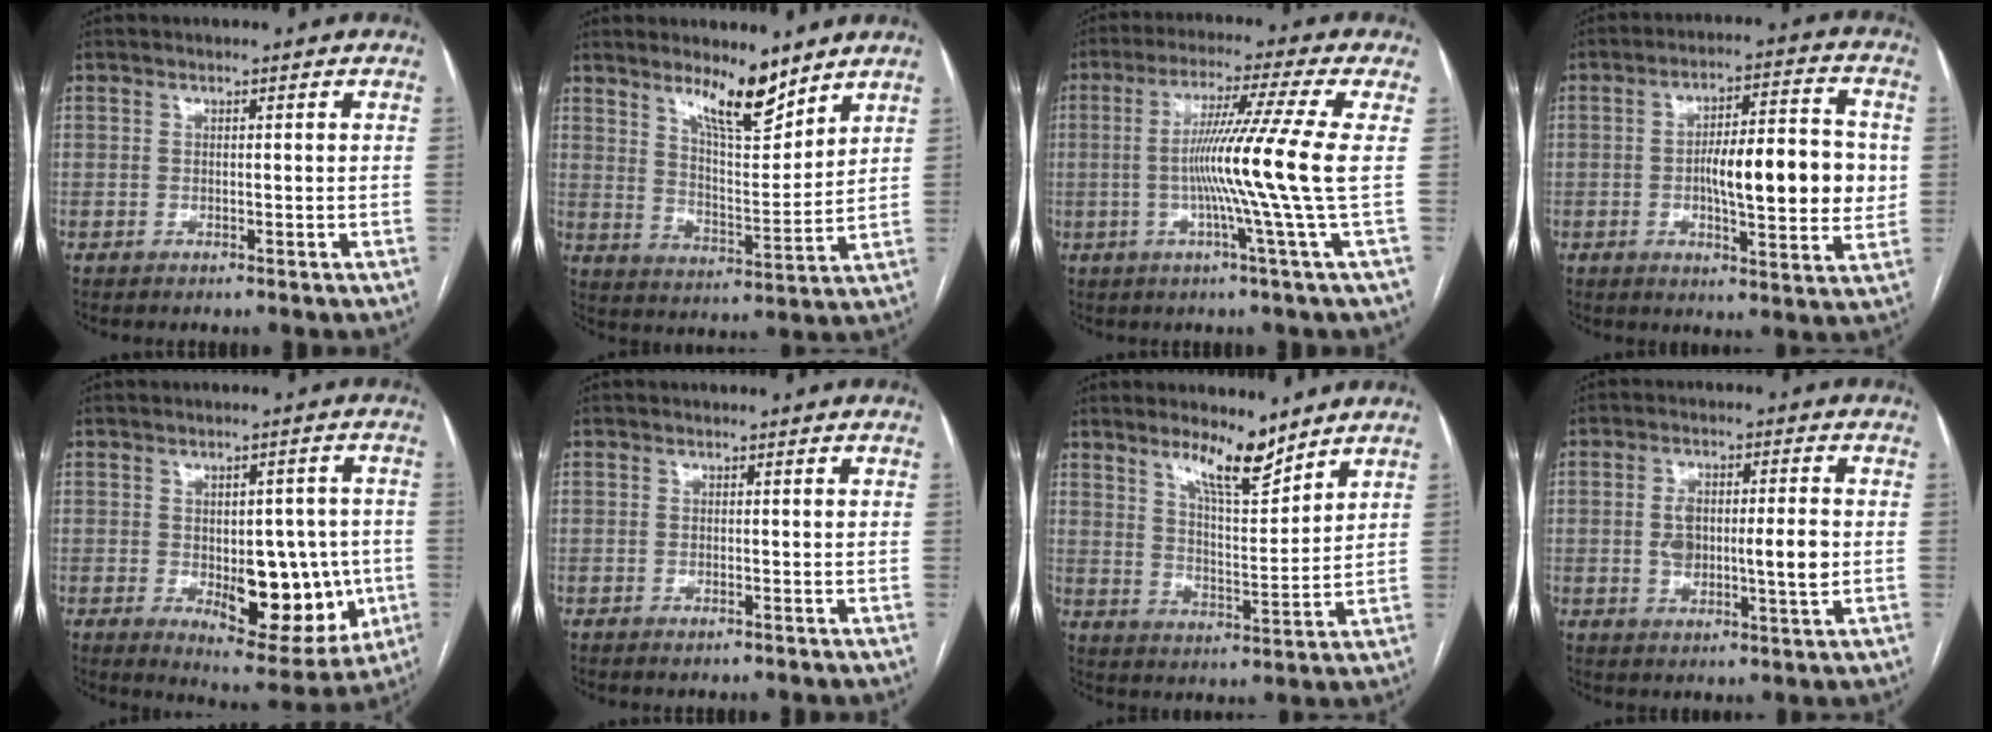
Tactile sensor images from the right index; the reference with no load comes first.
{"total": 9.5, "force": [7.3, 1.8, 5.8], "torque": [-0.101, -0.015, 0.132]}
{"total": 11.8, "force": [-0.9, -3.4, 11.2], "torque": [-0.196, -0.007, -0.014]}
{"total": 14.1, "force": [-0.1, 3.7, 13.6], "torque": [-0.204, 0.019, -0.001]}
{"total": 13.9, "force": [-2.6, 6.5, 12.0], "torque": [-0.143, 0.002, -0.016]}
{"total": 0.7, "force": [-0.5, 0.1, 0.4], "torque": [-0.005, 0.000, -0.005]}
{"total": 8.0, "force": [6.3, 1.3, 4.8], "torque": [-0.088, -0.013, 0.116]}
{"total": 8.8, "force": [-0.4, 2.8, 8.3], "torque": [-0.148, 0.009, -0.002]}